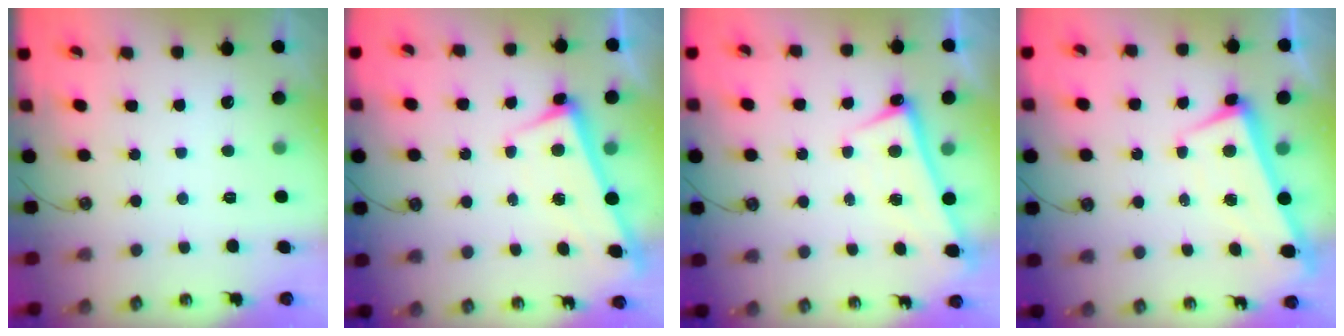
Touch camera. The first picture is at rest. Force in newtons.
{"total": 2.8, "press": 2.7, "slide": 0.4}
{"total": 2.1, "press": 2.1, "slide": 0.5}
{"total": 1.5, "press": 0.4, "slide": 1.5}